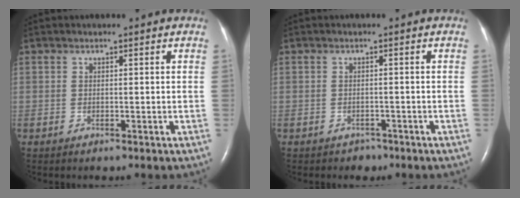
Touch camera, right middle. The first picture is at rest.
{"total": 1.1, "force": [-0.8, 0.7, 0.0], "torque": [-0.003, 0.001, -0.013]}